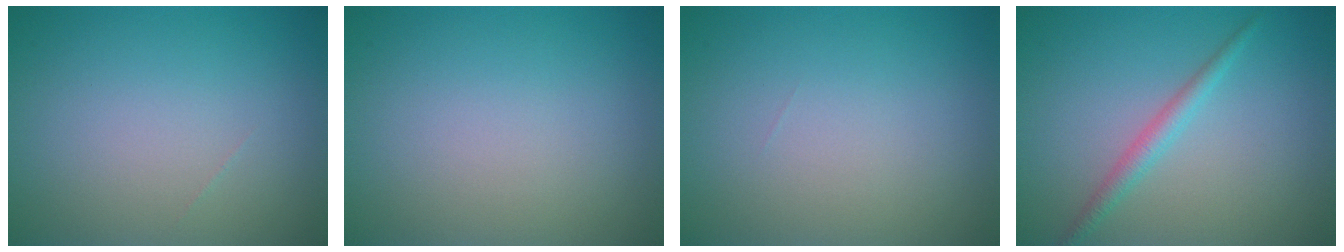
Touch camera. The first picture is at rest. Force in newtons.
{"total": 0.0}
{"total": 0.0}
{"total": 1.8, "press": 1.8, "slide": 0.1}